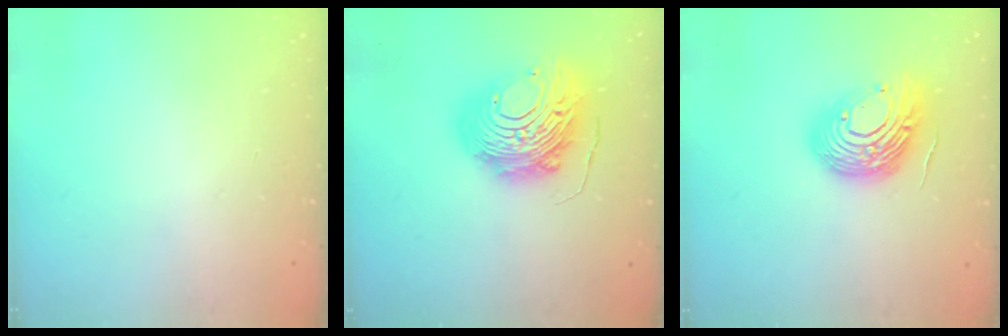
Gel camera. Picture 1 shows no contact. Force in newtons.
{"total": 17.9, "press": 17.9, "slide": 1.5}
{"total": 17.4, "press": 17.3, "slide": 2.1}